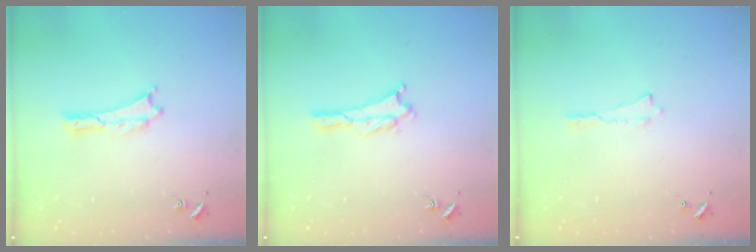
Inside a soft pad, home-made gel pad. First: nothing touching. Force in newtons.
{"total": 1.6, "press": 1.6, "slide": 0.3}
{"total": 0.0}